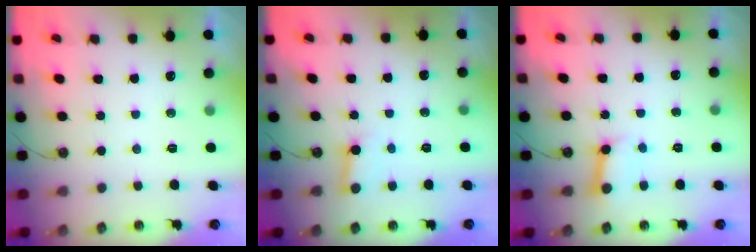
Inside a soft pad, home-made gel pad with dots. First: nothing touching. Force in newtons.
{"total": 4.1, "press": 4.1, "slide": 0.6}
{"total": 5.6, "press": 5.6, "slide": 0.8}